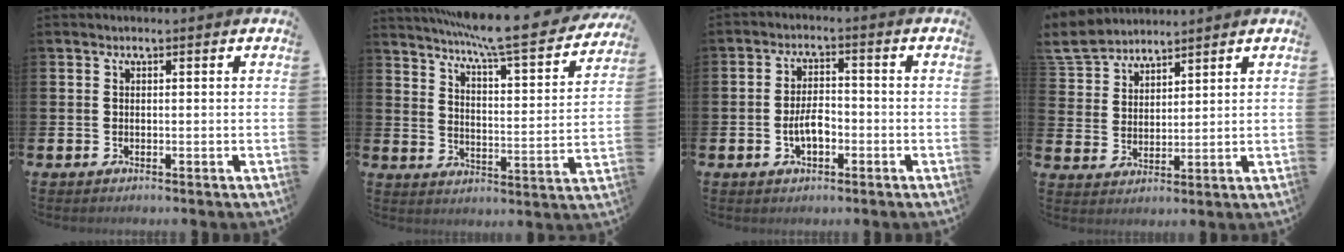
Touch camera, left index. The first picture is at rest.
{"total": 9.0, "force": [8.1, 0.1, 3.9], "torque": [-0.094, -0.062, 0.134]}
{"total": 3.9, "force": [-1.2, 2.1, 3.1], "torque": [-0.056, 0.007, -0.023]}
{"total": 5.5, "force": [5.2, 1.8, 0.3], "torque": [-0.033, -0.022, 0.096]}